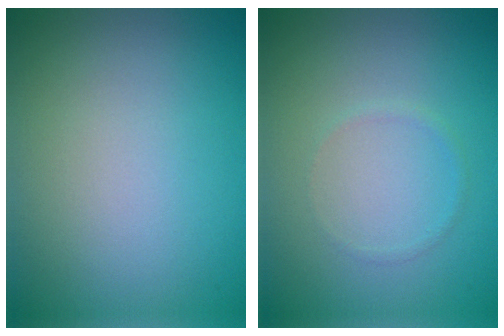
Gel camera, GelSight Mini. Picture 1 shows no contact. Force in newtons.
{"total": 0.6, "press": 0.6, "slide": 0.1}